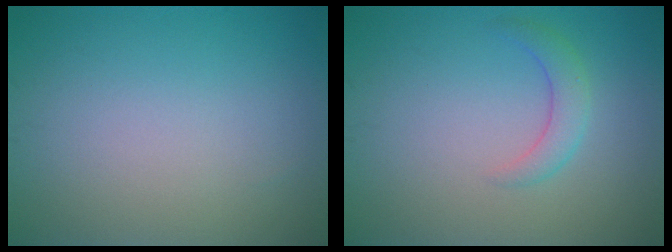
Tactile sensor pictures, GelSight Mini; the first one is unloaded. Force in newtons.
{"total": 2.0, "press": 2.0, "slide": 0.1}